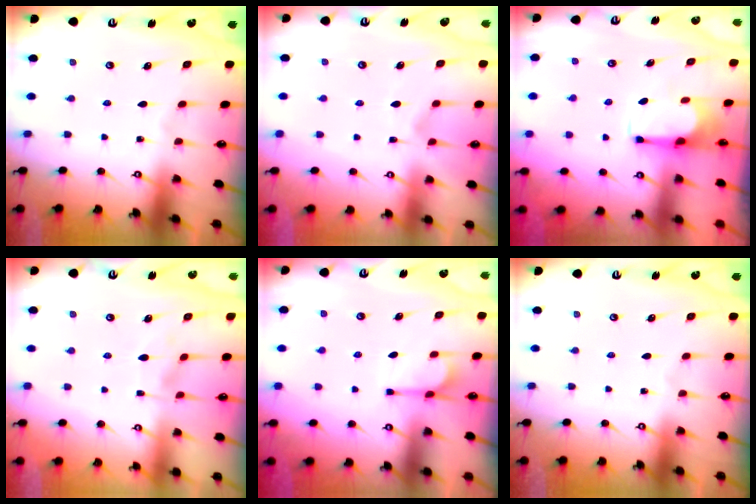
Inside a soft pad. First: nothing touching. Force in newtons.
{"total": 2.9, "press": 2.7, "slide": 1.1}
{"total": 1.9, "press": 1.7, "slide": 0.7}
{"total": 2.1, "press": 1.9, "slide": 0.9}
{"total": 2.2, "press": 1.8, "slide": 1.2}
{"total": 0.0}